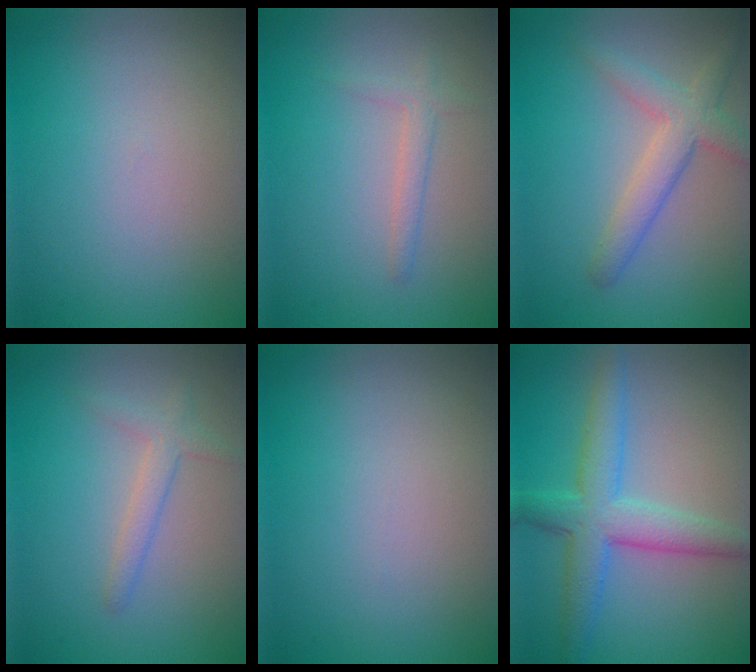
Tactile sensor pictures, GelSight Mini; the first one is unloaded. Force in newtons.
{"total": 1.5, "press": 1.5, "slide": 0.1}
{"total": 3.7, "press": 3.6, "slide": 0.2}
{"total": 1.9, "press": 1.9, "slide": 0.1}
{"total": 0.0}
{"total": 5.3, "press": 5.3, "slide": 0.0}